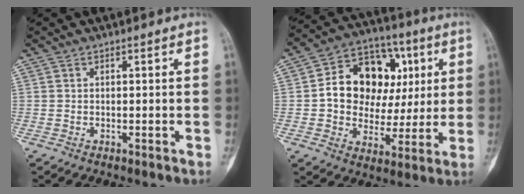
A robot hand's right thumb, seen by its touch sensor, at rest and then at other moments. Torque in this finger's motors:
{"motor_torque": [1.54, 1.84, 0.60, -0.35, 0.34]}